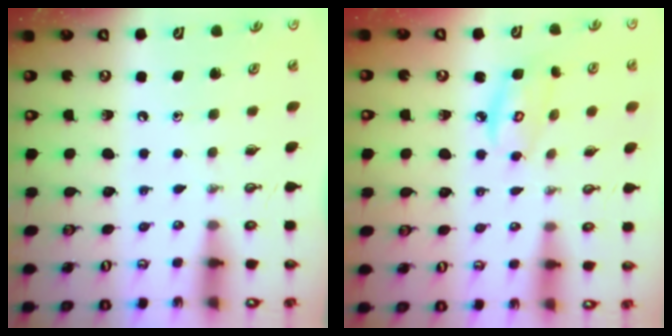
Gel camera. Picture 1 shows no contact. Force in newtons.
{"total": 5.8, "press": 5.8, "slide": 0.3}